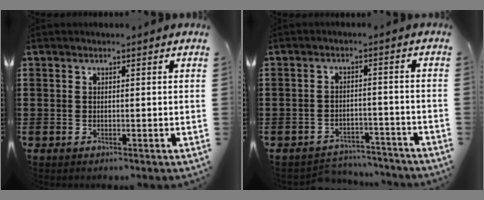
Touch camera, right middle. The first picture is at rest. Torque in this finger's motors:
{"motor_torque": [0.07, -0.19, 0.03, 0.00]}